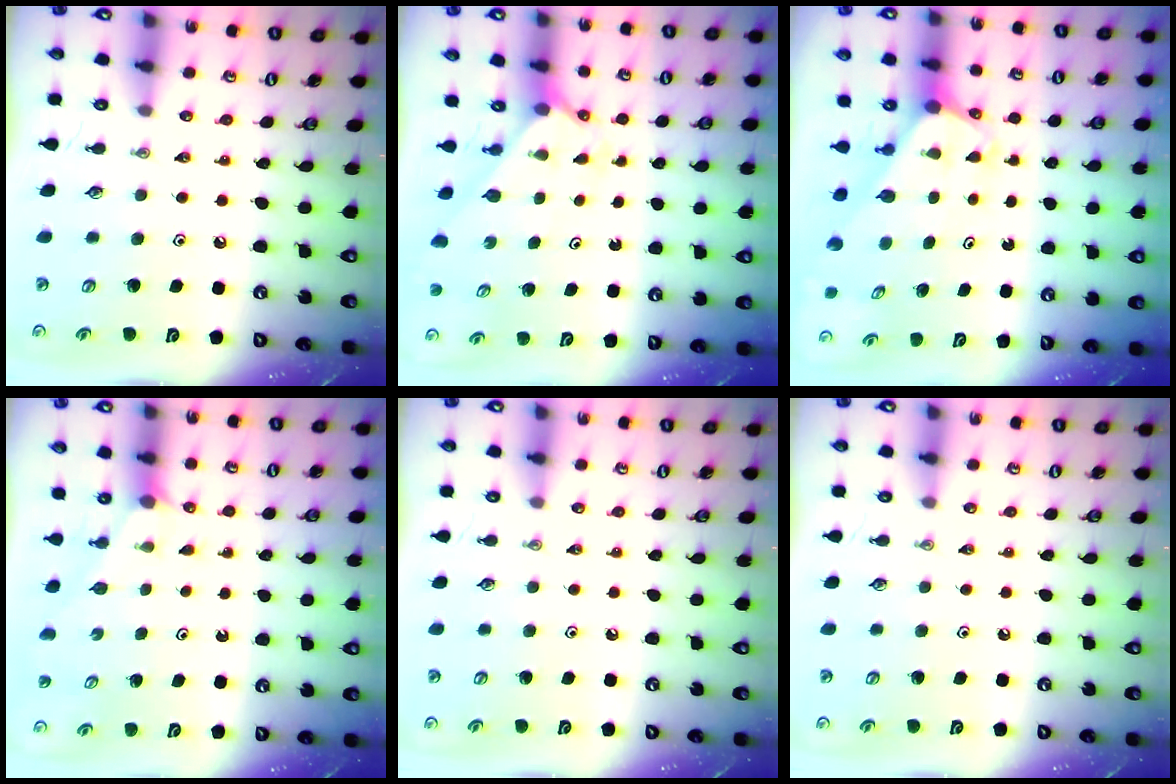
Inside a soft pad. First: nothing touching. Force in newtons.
{"total": 2.2, "press": 2.2, "slide": 0.2}
{"total": 1.9, "press": 1.9, "slide": 0.1}
{"total": 1.4, "press": 1.4, "slide": 0.1}
{"total": 0.0}
{"total": 0.0}